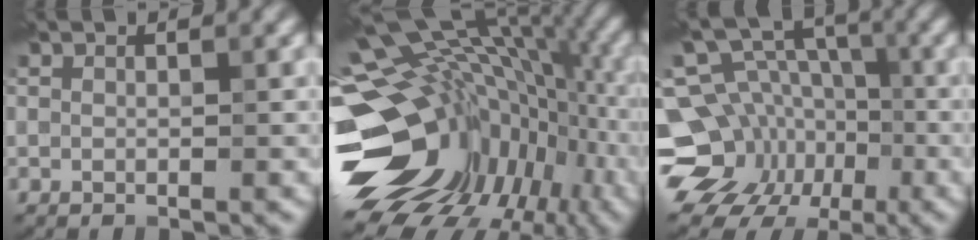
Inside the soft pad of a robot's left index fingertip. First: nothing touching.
{"total": 18.1, "force": [-2.1, 12.6, 12.8], "torque": [-0.192, -0.023, 0.014]}
{"total": 12.7, "force": [-4.9, 10.6, 4.9], "torque": [-0.088, -0.004, -0.088]}